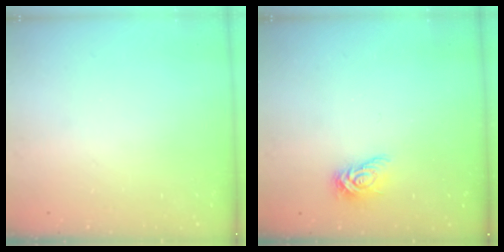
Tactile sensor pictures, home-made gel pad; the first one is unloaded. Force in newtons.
{"total": 7.9, "press": 7.9, "slide": 0.3}